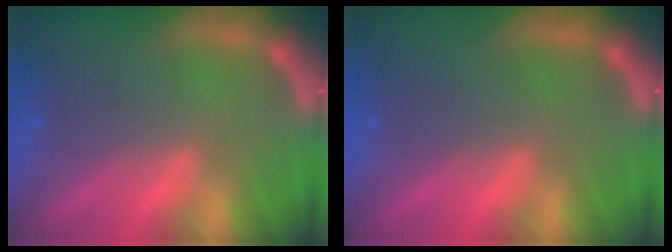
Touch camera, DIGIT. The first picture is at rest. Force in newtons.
{"total": 0.0}